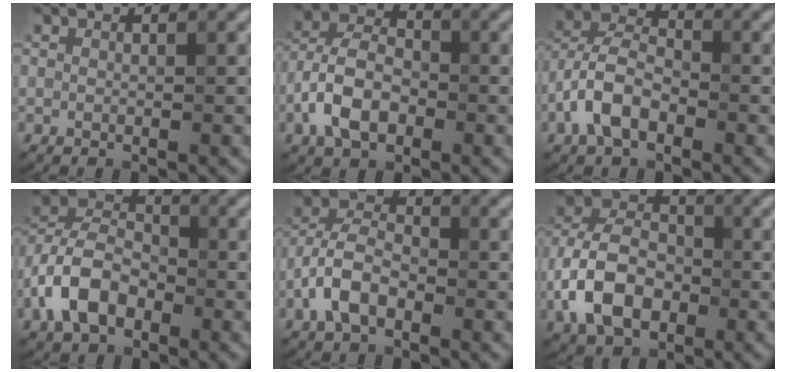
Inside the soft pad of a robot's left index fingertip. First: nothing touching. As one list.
[{"total": 5.7, "force": [-2.2, 3.5, 3.9], "torque": [-0.074, 0.008, -0.051]}, {"total": 5.4, "force": [-2.4, 3.0, 3.7], "torque": [-0.069, 0.012, -0.055]}, {"total": 6.8, "force": [-3.0, 4.2, 4.4], "torque": [-0.086, 0.011, -0.064]}, {"total": 4.8, "force": [-2.2, 2.7, 3.3], "torque": [-0.064, 0.011, -0.052]}, {"total": 7.9, "force": [-2.7, 5.2, 5.2], "torque": [-0.102, 0.009, -0.062]}]